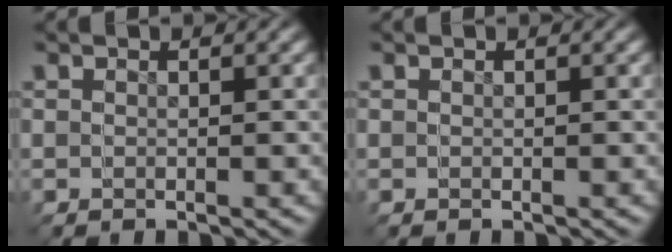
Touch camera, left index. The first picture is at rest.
{"total": 0.0}